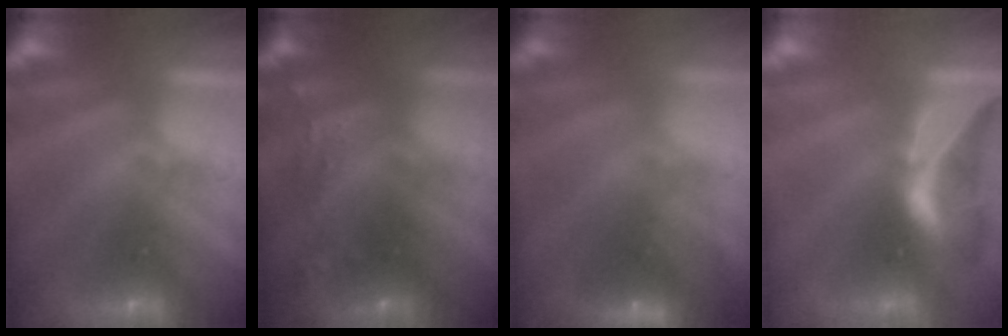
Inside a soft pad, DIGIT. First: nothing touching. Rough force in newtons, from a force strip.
{"total": 5.9}
{"total": 2.8}
{"total": 1.8}